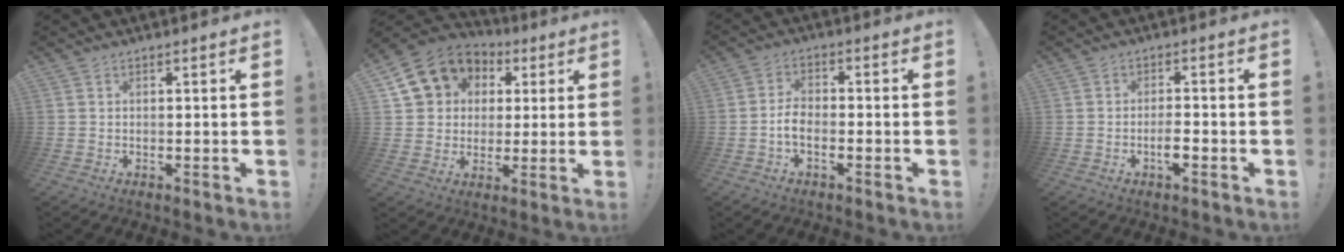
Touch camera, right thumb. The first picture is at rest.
{"total": 13.9, "force": [5.5, 11.7, 5.2], "torque": [-0.071, -0.025, 0.119]}
{"total": 4.9, "force": [-2.0, 2.5, 3.7], "torque": [-0.082, 0.004, -0.035]}
{"total": 3.9, "force": [-2.0, 2.3, 2.3], "torque": [-0.034, 0.010, -0.035]}